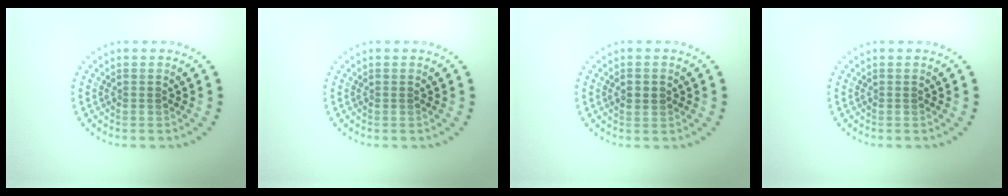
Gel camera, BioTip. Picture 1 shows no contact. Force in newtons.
{"total": 0.0}
{"total": 1.8, "press": 1.8, "slide": 0.0}
{"total": 0.0}